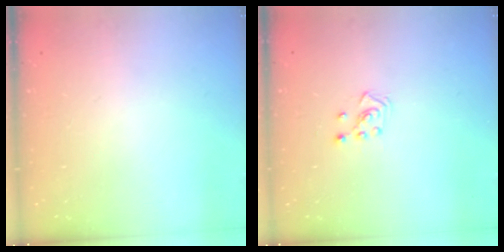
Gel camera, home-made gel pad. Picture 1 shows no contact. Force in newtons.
{"total": 3.4, "press": 3.4, "slide": 0.6}